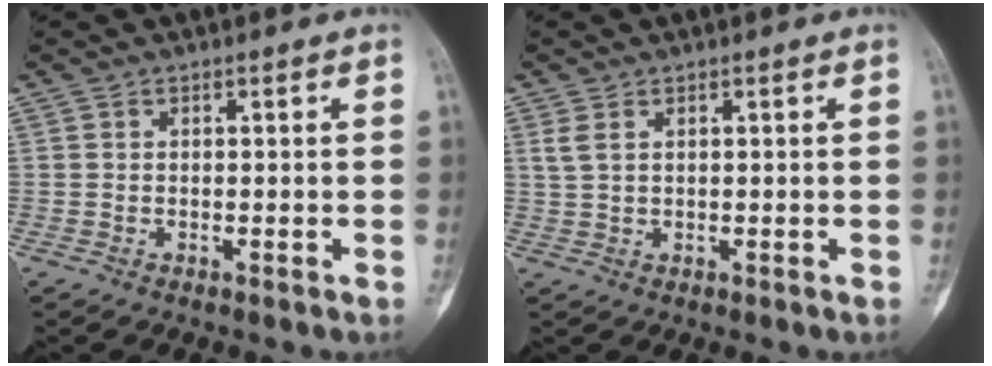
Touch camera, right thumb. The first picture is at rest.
{"total": 2.1, "force": [1.0, 1.1, 1.5], "torque": [-0.035, 0.005, 0.029]}